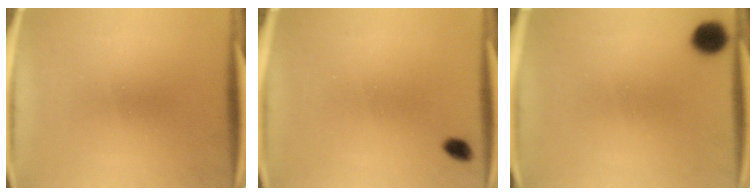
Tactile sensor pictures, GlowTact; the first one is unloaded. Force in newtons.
{"total": 2.0}
{"total": 4.8}